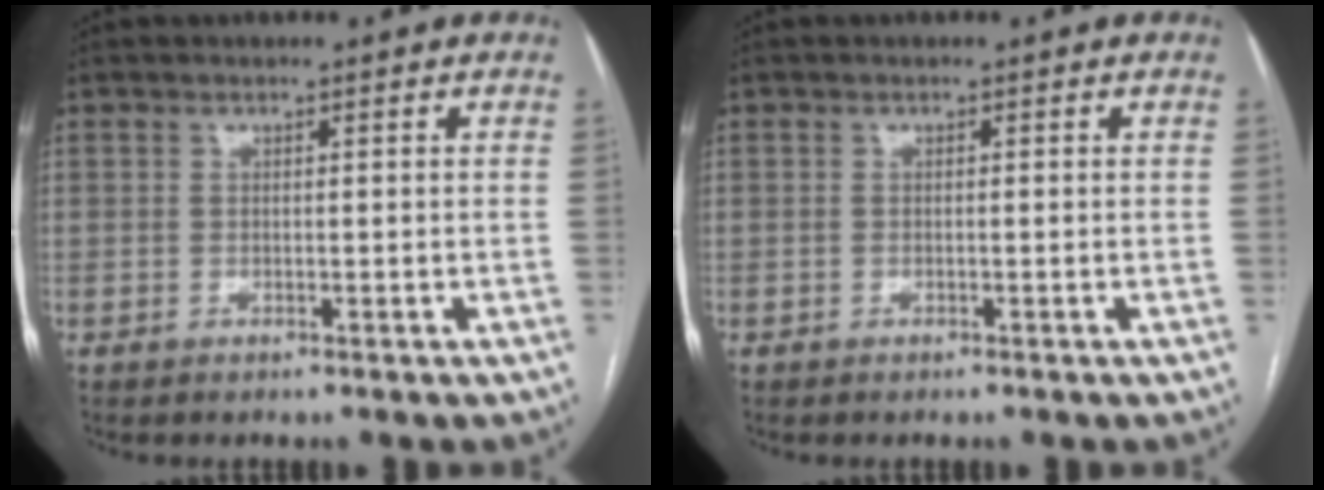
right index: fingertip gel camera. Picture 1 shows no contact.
{"total": 0.0}